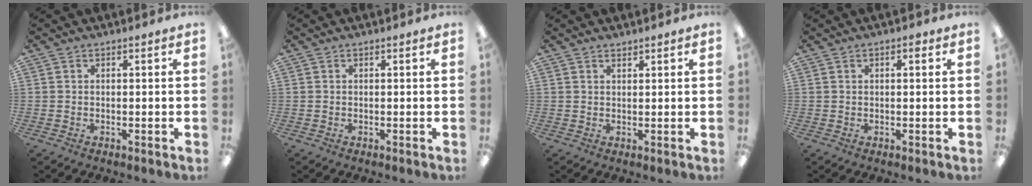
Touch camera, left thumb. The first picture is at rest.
{"total": 0.0}
{"total": 1.3, "force": [1.2, 0.3, 0.3], "torque": [-0.007, -0.002, 0.023]}
{"total": 1.3, "force": [0.7, 0.6, 1.0], "torque": [-0.006, -0.003, 0.007]}